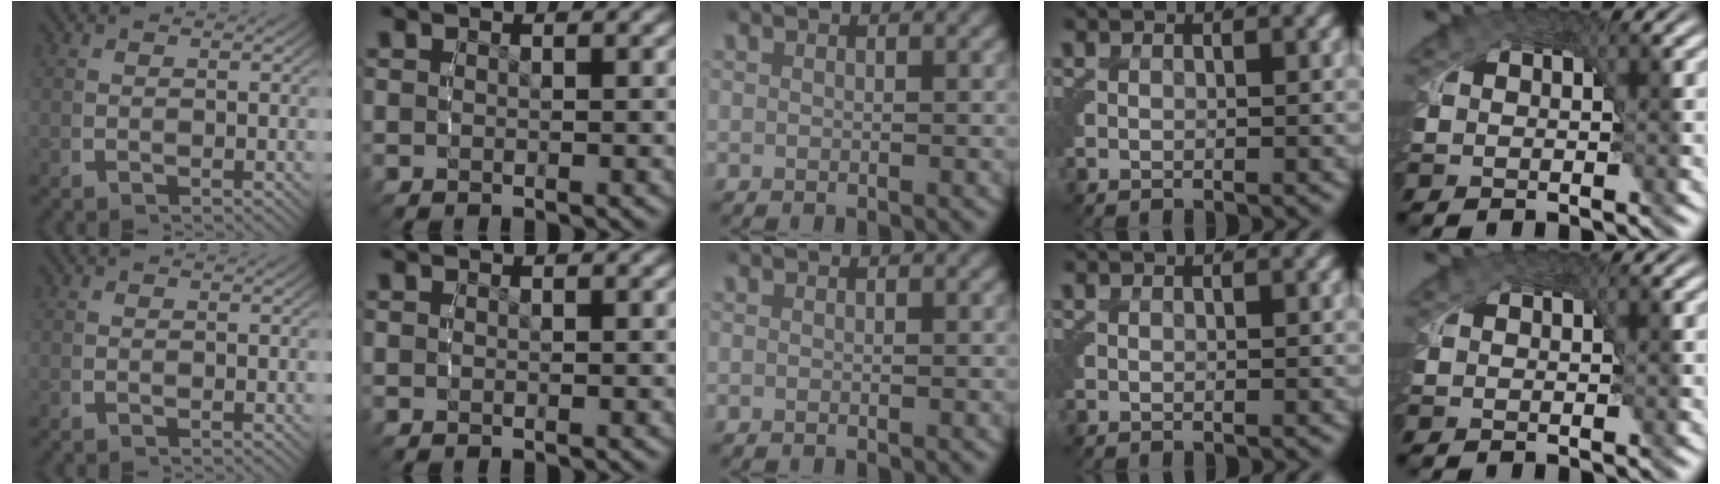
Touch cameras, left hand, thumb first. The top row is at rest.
{}